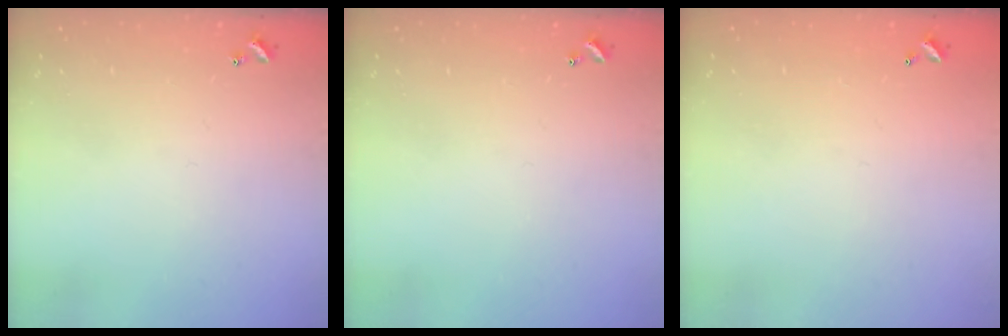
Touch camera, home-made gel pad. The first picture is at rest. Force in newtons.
{"total": 0.0}
{"total": 2.8, "press": 2.8, "slide": 0.1}